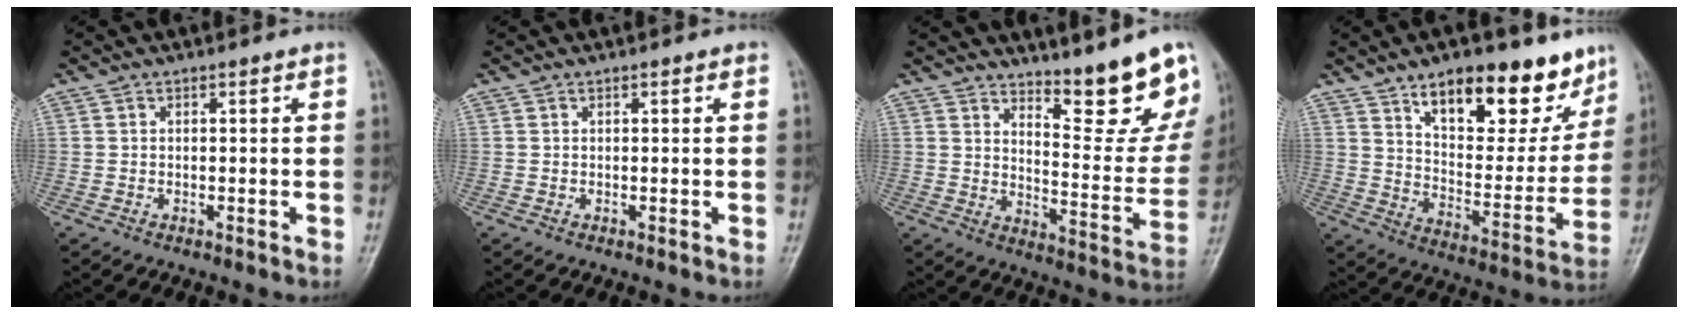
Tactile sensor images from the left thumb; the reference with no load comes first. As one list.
[{"total": 0.0}, {"total": 14.3, "force": [11.1, 3.3, 8.4], "torque": [-0.073, -0.092, 0.161]}, {"total": 19.8, "force": [12.9, 8.8, 12.1], "torque": [-0.115, -0.064, 0.203]}]